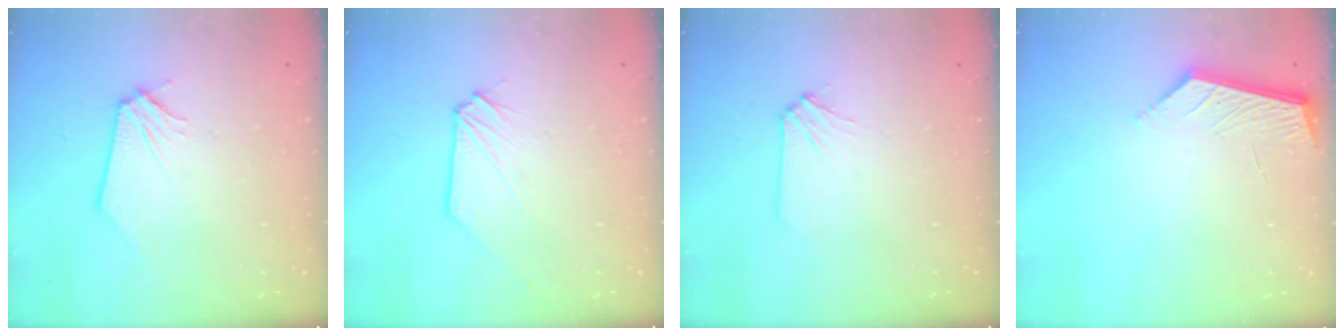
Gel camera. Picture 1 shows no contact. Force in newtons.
{"total": 0.6, "press": 0.6, "slide": 0.1}
{"total": 1.7, "press": 1.6, "slide": 0.3}
{"total": 4.3, "press": 4.3, "slide": 0.4}